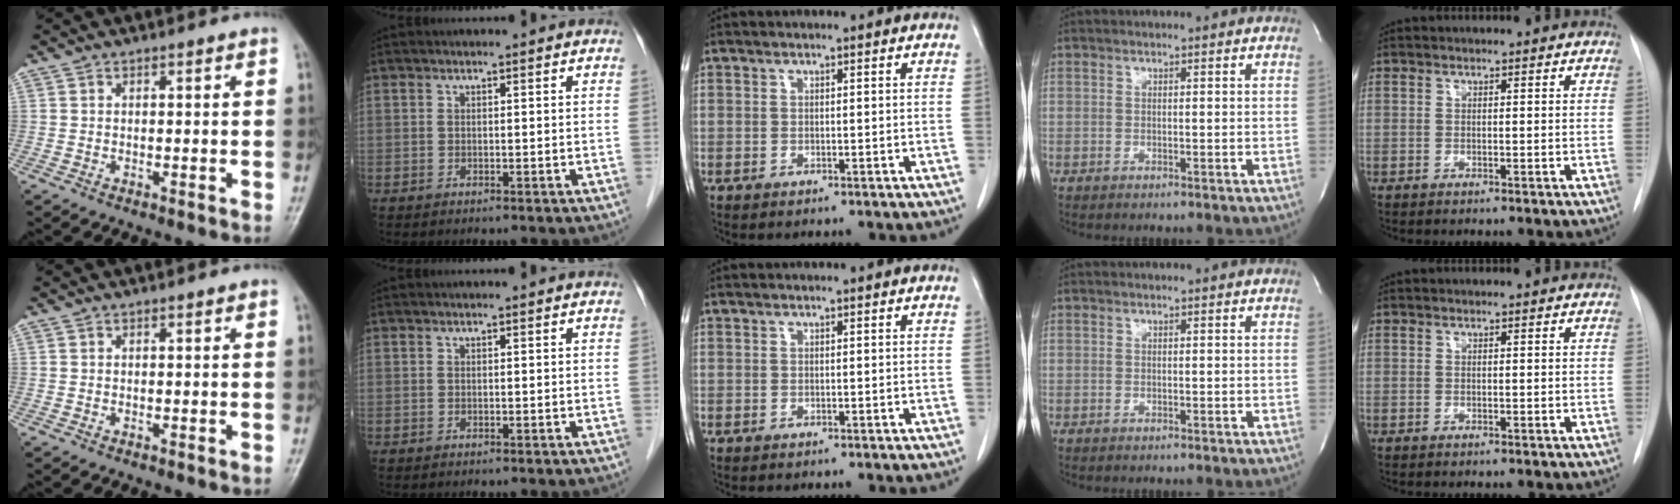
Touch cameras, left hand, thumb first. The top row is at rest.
{}